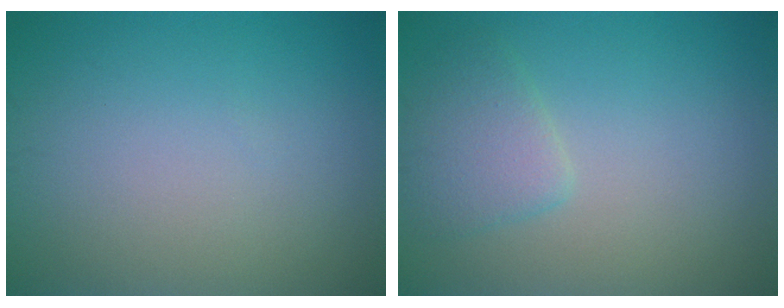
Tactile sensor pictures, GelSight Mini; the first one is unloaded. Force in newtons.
{"total": 2.6, "press": 2.6, "slide": 0.3}